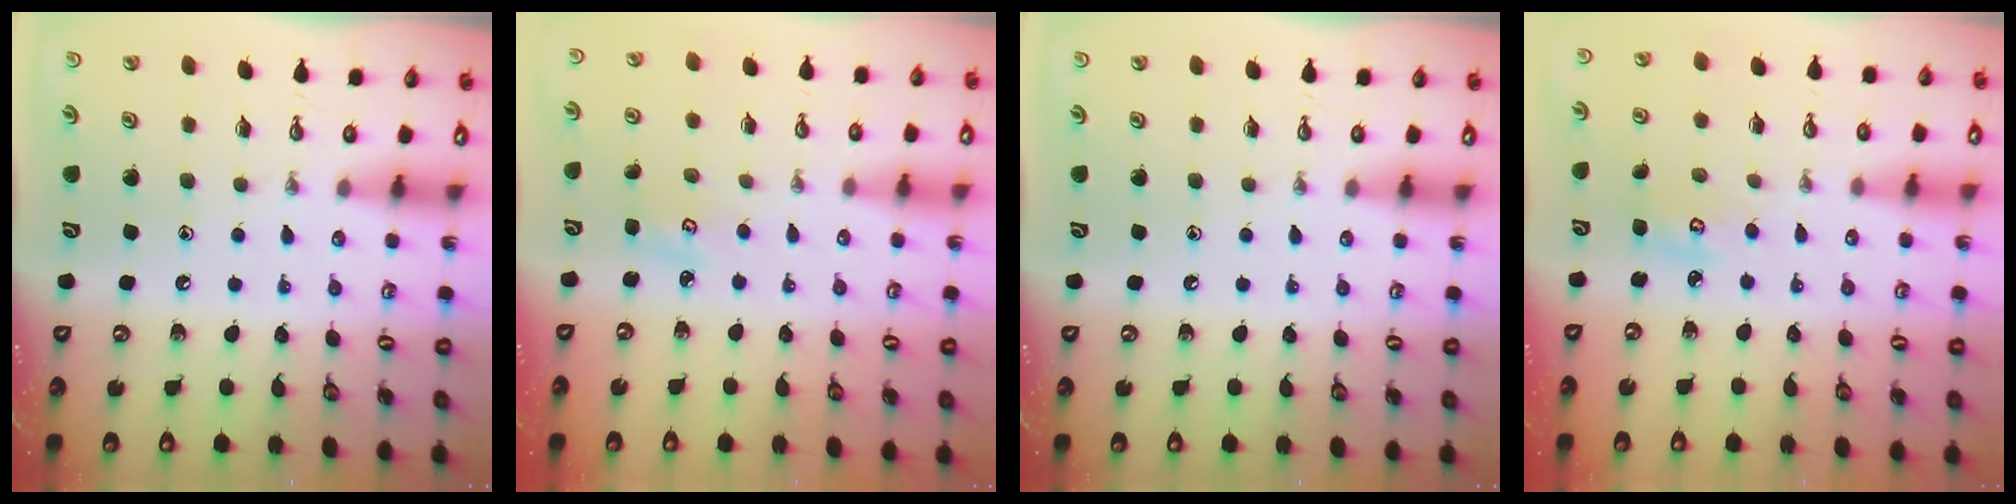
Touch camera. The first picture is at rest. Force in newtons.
{"total": 2.5, "press": 2.5, "slide": 0.4}
{"total": 0.0}
{"total": 3.5, "press": 3.5, "slide": 0.3}